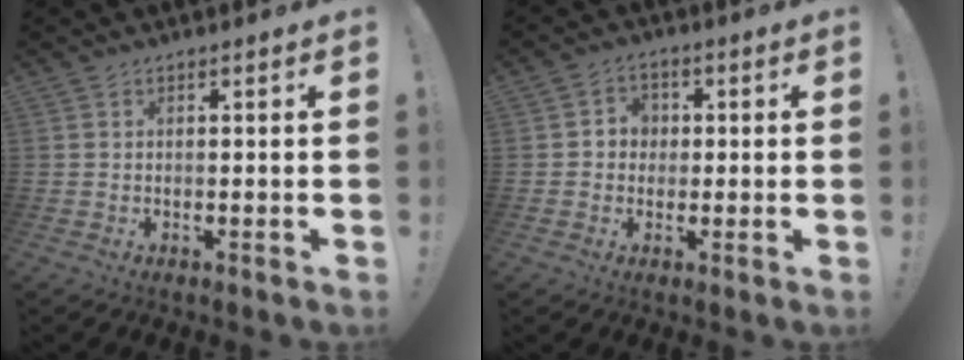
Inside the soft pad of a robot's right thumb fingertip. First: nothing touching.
{"total": 4.7, "force": [-0.2, 4.4, 1.5], "torque": [-0.020, 0.005, -0.005]}